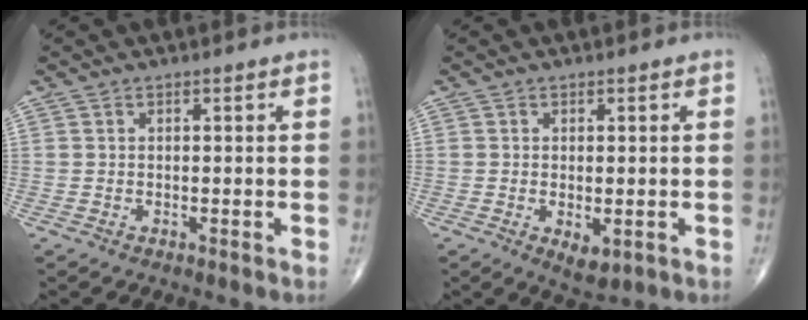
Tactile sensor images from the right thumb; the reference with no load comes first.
{"total": 3.7, "force": [-0.9, 1.7, 3.1], "torque": [-0.046, -0.011, -0.006]}